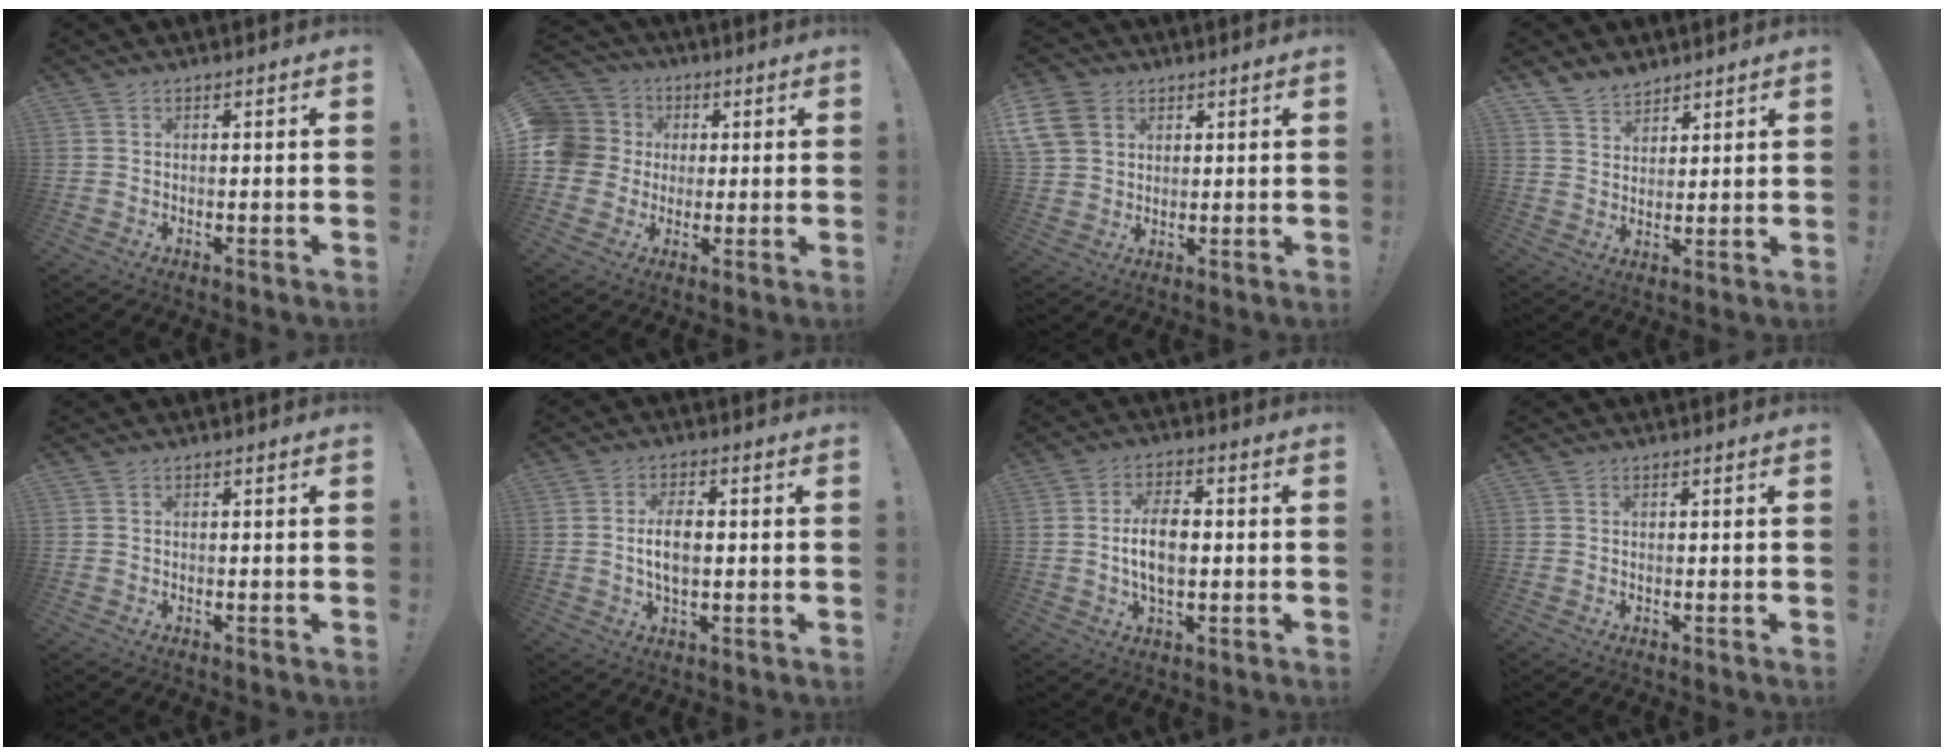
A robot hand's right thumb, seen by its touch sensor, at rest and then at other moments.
{"total": 10.6, "force": [0.5, 9.9, 3.5], "torque": [-0.066, 0.010, 0.016]}
{"total": 9.9, "force": [4.1, 7.8, 4.4], "torque": [-0.087, -0.015, 0.086]}
{"total": 6.6, "force": [5.6, 3.3, 1.1], "torque": [-0.023, -0.037, 0.109]}
{"total": 0.0}
{"total": 7.0, "force": [-0.4, 3.4, 6.1], "torque": [-0.105, 0.001, -0.011]}
{"total": 9.2, "force": [-0.5, 4.9, 7.7], "torque": [-0.138, 0.002, -0.013]}
{"total": 0.0}